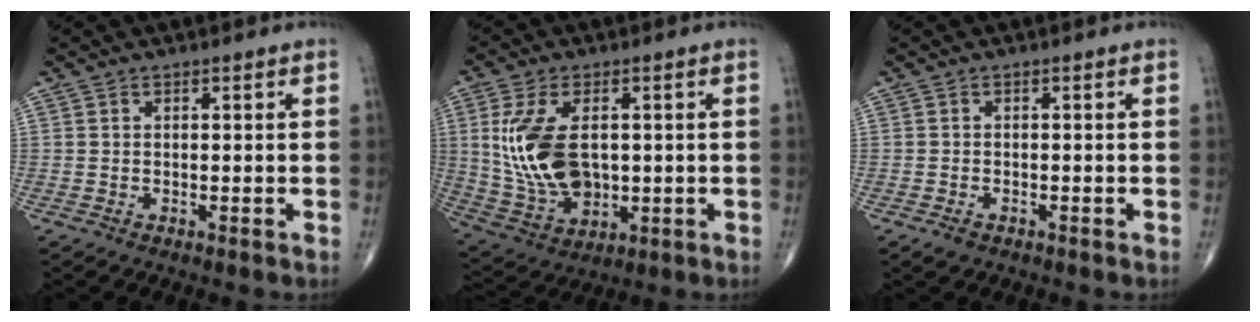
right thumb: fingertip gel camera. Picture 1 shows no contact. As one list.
[{"total": 14.4, "force": [1.5, 8.5, 11.5], "torque": [-0.225, -0.012, 0.043]}, {"total": 1.6, "force": [-1.0, 1.0, 0.8], "torque": [-0.018, 0.000, -0.014]}]